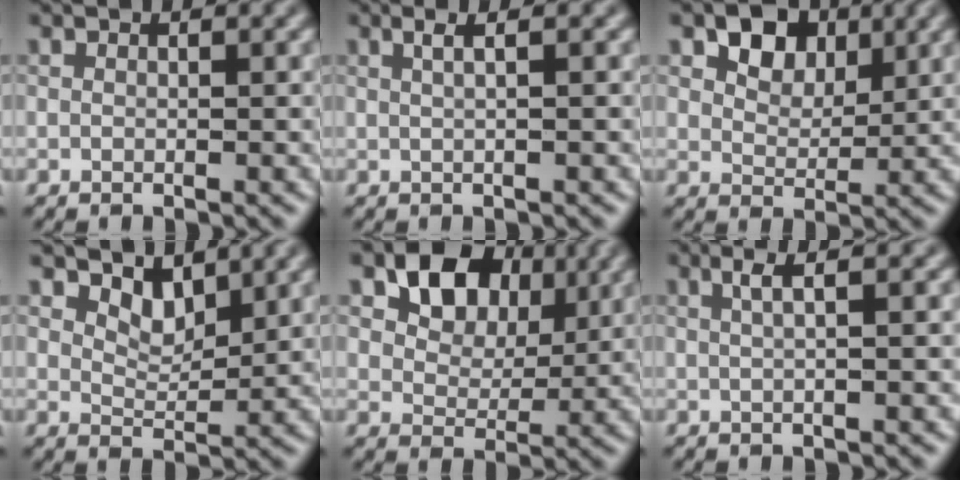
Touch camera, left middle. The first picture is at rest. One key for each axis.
{"total": 1.8, "fx": 0.5, "fy": 0.6, "fz": 1.6, "tx": -0.012, "ty": 0.004, "tz": -0.004}
{"total": 3.7, "fx": 1.7, "fy": 2.6, "fz": 2.0, "tx": -0.035, "ty": -0.002, "tz": 0.026}
{"total": 2.1, "fx": 1.8, "fy": 0.9, "fz": 0.7, "tx": -0.021, "ty": -0.005, "tz": 0.034}
{"total": 6.4, "fx": 2.5, "fy": 4.6, "fz": 3.5, "tx": -0.064, "ty": 0.004, "tz": 0.036}
{"total": 1.6, "fx": 0.3, "fy": 0.2, "fz": 1.5, "tx": -0.025, "ty": 0.005, "tz": 0.008}